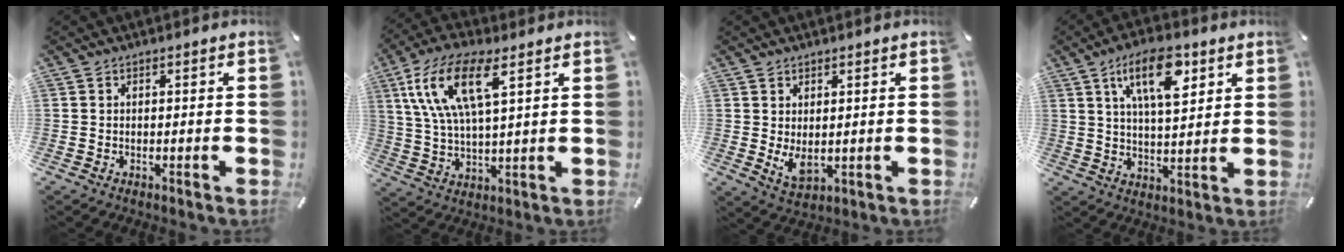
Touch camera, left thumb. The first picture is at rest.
{"total": 13.7, "force": [6.6, 4.8, 11.0], "torque": [-0.246, -0.003, 0.115]}
{"total": 5.1, "force": [0.7, 3.2, 3.9], "torque": [-0.074, -0.009, 0.011]}
{"total": 13.0, "force": [6.5, 5.6, 9.7], "torque": [-0.153, -0.013, 0.109]}